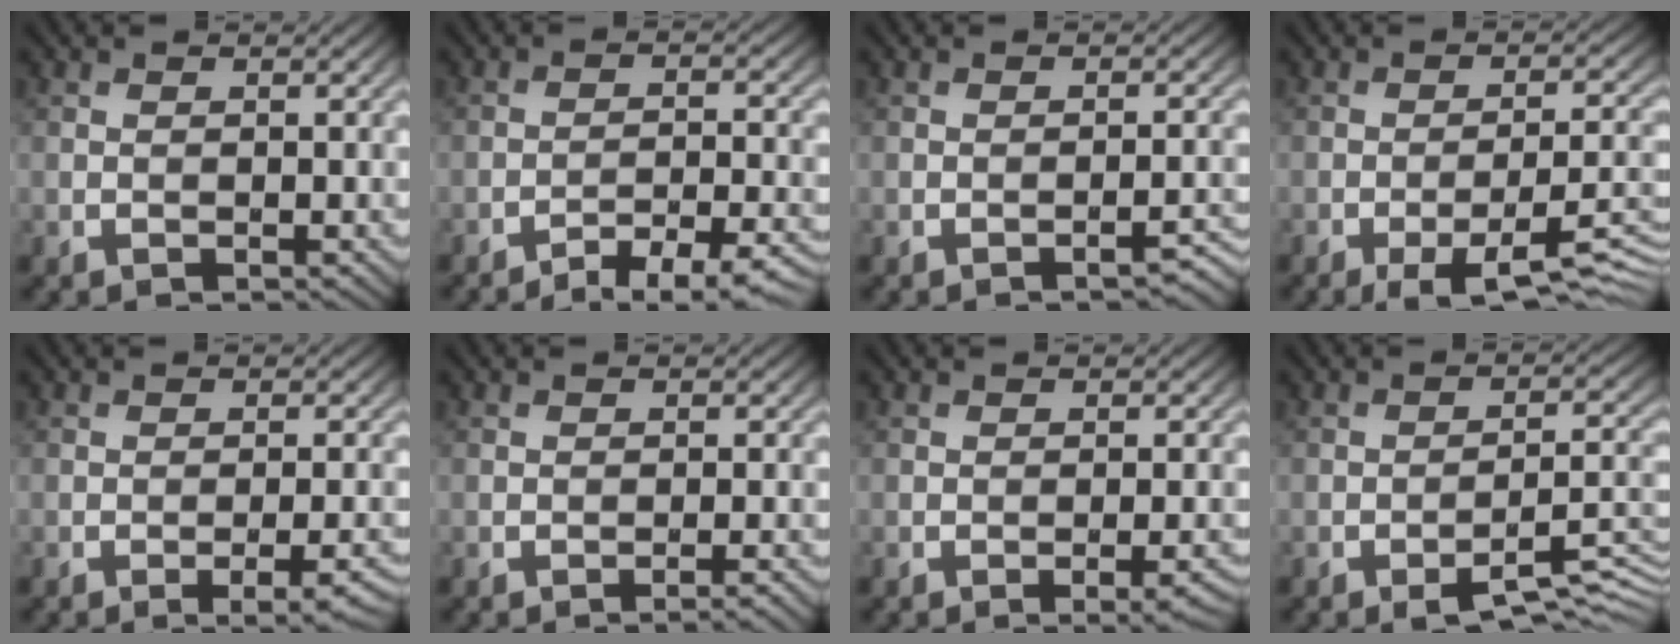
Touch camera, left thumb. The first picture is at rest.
{"total": 7.3, "force": [-5.8, 1.2, 4.2], "torque": [-0.067, 0.009, -0.085]}
{"total": 2.3, "force": [-1.7, 0.3, 1.5], "torque": [-0.019, 0.008, -0.025]}
{"total": 9.7, "force": [-5.6, 2.3, 7.5], "torque": [-0.119, 0.000, -0.076]}
{"total": 4.2, "force": [-2.3, 0.9, 3.4], "torque": [-0.045, 0.007, -0.028]}
{"total": 1.6, "force": [-1.0, 0.2, 1.2], "torque": [-0.012, 0.005, -0.020]}
{"total": 2.8, "force": [-1.5, 0.5, 2.3], "torque": [-0.031, 0.005, -0.020]}
{"total": 7.0, "force": [-4.4, 1.6, 5.2], "torque": [-0.075, 0.004, -0.064]}